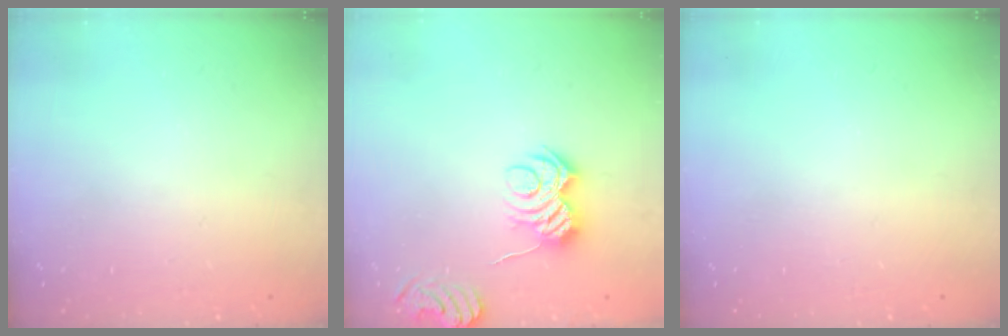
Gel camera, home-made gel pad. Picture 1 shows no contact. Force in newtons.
{"total": 6.3, "press": 6.2, "slide": 0.9}
{"total": 0.0}